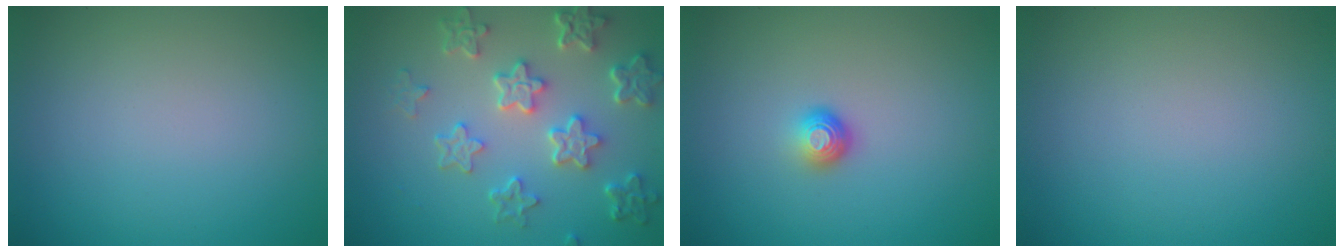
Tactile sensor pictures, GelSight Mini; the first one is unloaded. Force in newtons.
{"total": 5.8, "press": 4.5, "slide": 3.6}
{"total": 1.6, "press": 1.1, "slide": 1.1}
{"total": 0.0}